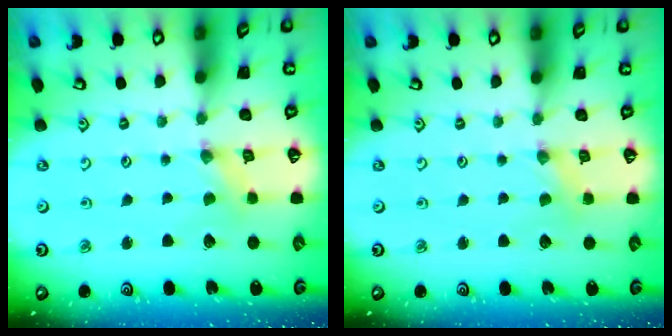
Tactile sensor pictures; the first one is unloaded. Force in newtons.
{"total": 0.9, "press": 0.9, "slide": 0.1}